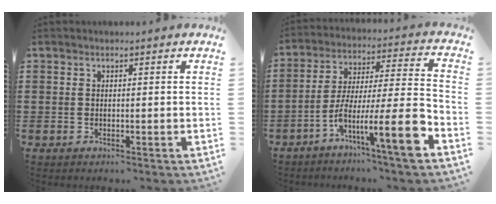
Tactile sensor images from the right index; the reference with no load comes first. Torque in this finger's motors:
{"motor_torque": [1.53, -0.61, 0.92, 0.21]}